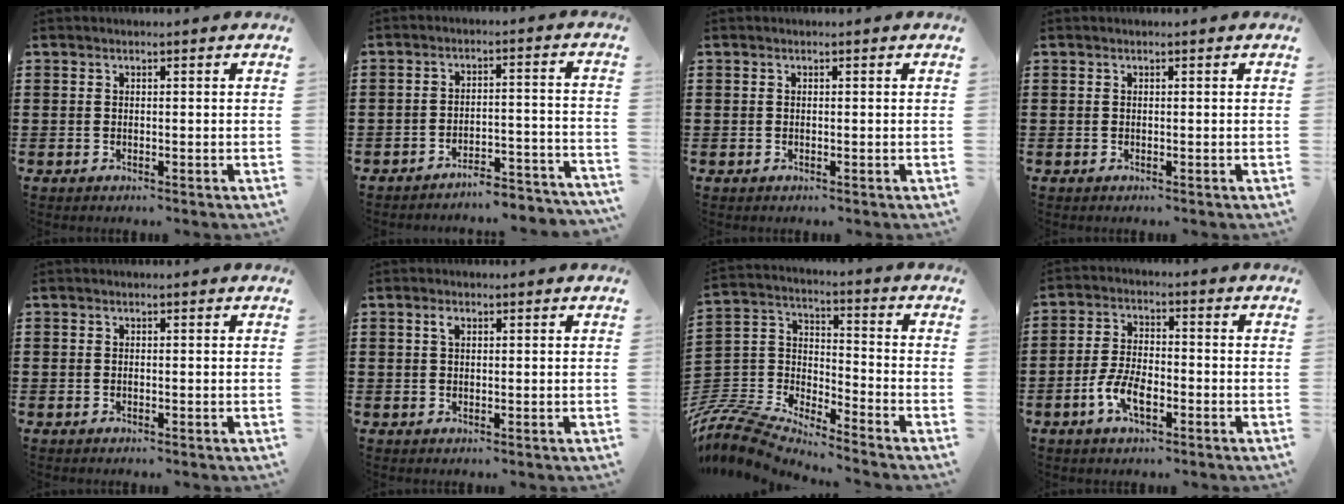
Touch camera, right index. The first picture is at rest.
{"total": 4.8, "force": [-4.7, 0.1, 0.9], "torque": [-0.019, 0.003, -0.096]}
{"total": 0.0}
{"total": 0.0}
{"total": 0.0}
{"total": 1.4, "force": [0.6, 0.7, 1.0], "torque": [-0.023, 0.006, 0.010]}
{"total": 7.3, "force": [-7.1, 1.3, 1.1], "torque": [-0.066, -0.014, -0.158]}
{"total": 5.9, "force": [-2.9, 2.6, 4.4], "torque": [-0.108, -0.004, -0.061]}